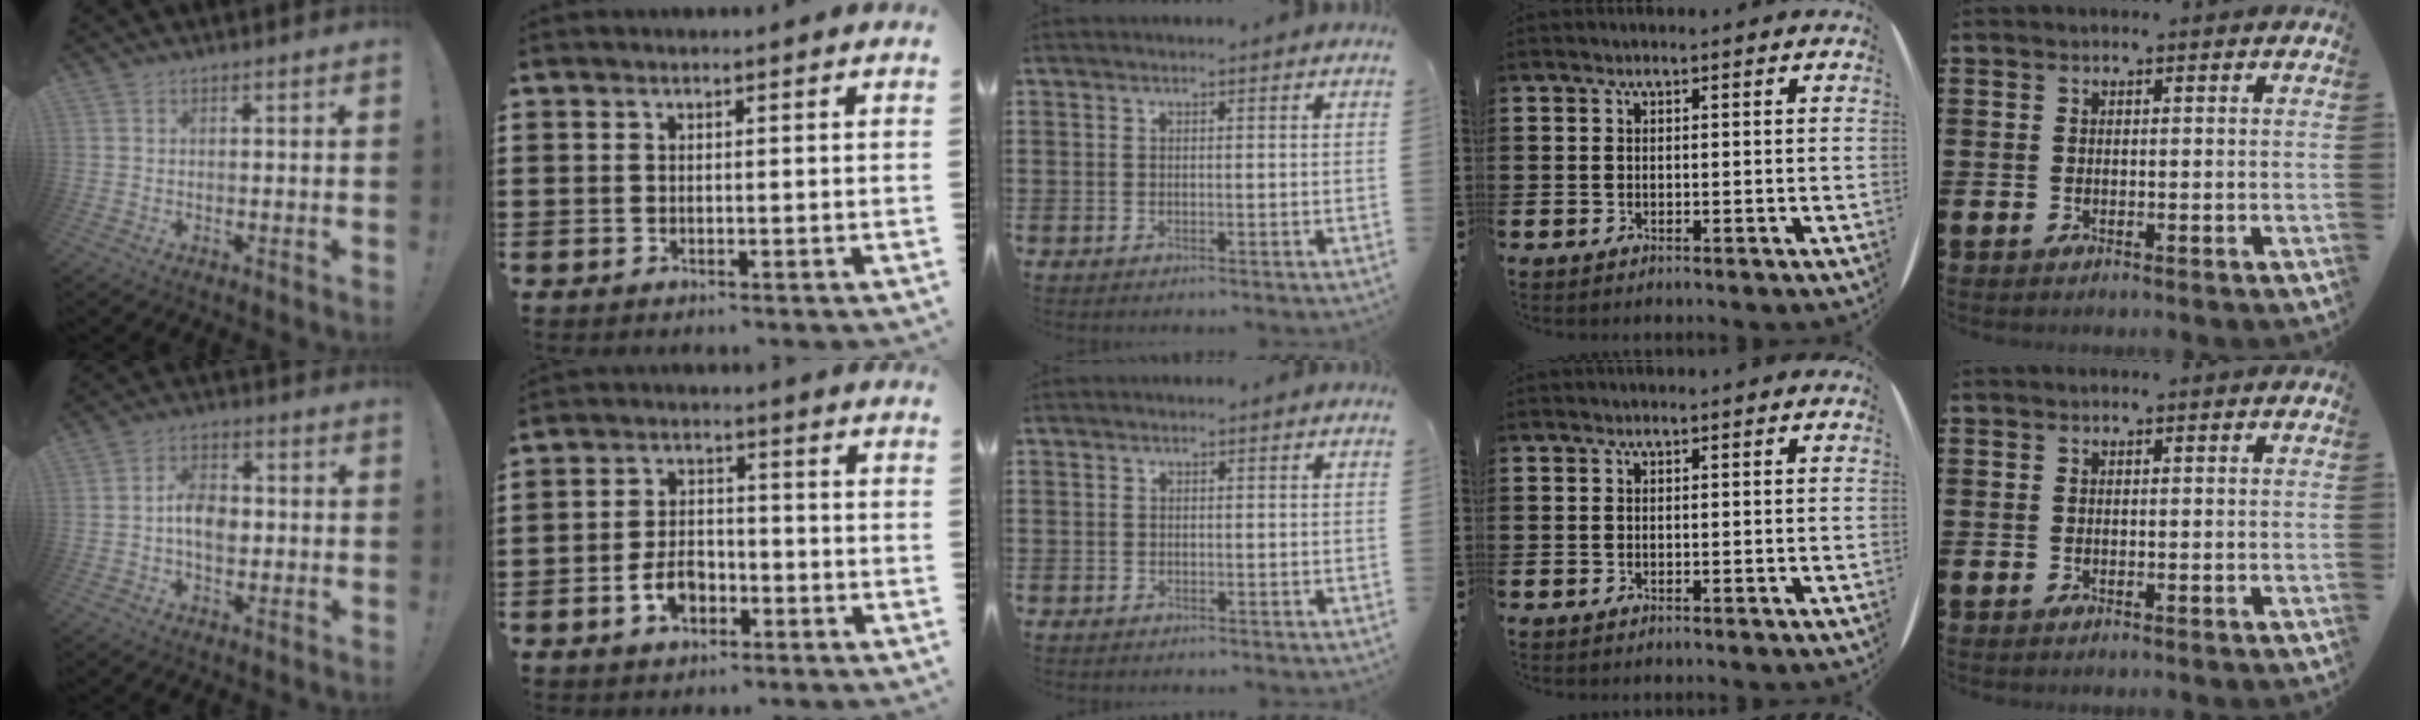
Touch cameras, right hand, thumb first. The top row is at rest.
{"thumb": {"total": 7.4, "force": [-0.9, 5.3, 5.1], "torque": [-0.073, 0.012, -0.018]}, "index": {"total": 4.9, "force": [-2.3, 3.0, 3.1], "torque": [-0.068, 0.004, -0.046]}, "middle": {"total": 0.7, "force": [-0.5, 0.5, -0.1], "torque": [0.001, 0.001, -0.011]}}